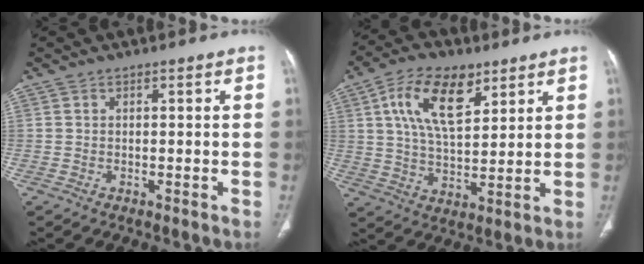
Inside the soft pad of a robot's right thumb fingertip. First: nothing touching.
{"total": 13.7, "force": [6.3, 6.9, 10.0], "torque": [-0.159, -0.018, 0.115]}